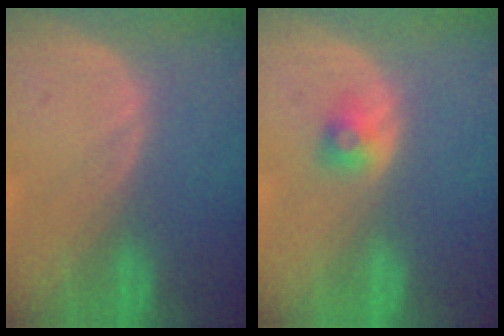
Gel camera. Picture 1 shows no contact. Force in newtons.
{"total": 2.2, "press": 2.2, "slide": 0.3}